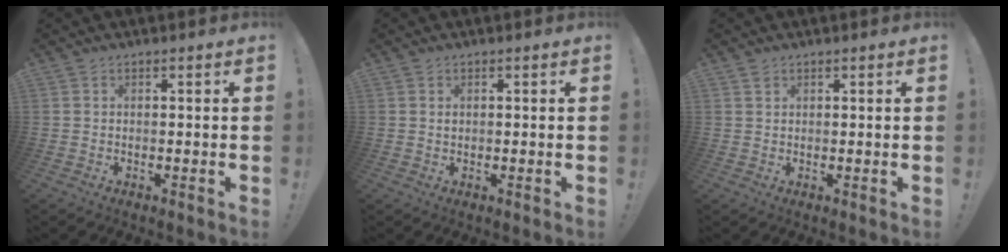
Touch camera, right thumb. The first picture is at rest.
{"total": 0.7, "force": [0.3, 0.5, 0.2], "torque": [0.003, 0.000, 0.005]}
{"total": 1.1, "force": [0.8, 0.7, 0.2], "torque": [0.001, -0.002, 0.015]}